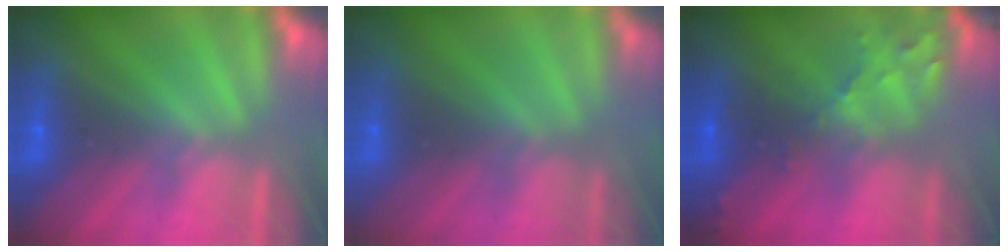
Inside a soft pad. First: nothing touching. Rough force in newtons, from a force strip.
{"total": 2.9}
{"total": 9.5}